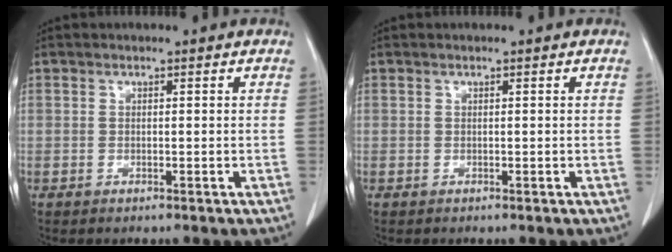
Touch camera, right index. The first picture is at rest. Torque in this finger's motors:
{"motor_torque": [-0.07, 0.04, -0.03, -0.01]}